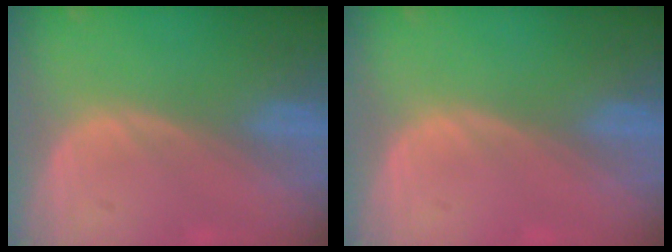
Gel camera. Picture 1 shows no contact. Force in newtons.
{"total": 0.0}